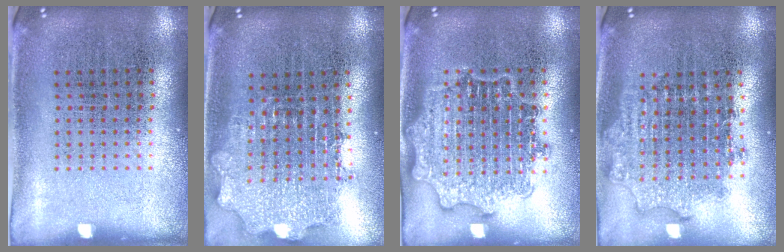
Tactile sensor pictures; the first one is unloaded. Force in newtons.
{"total": 2.0, "press": 1.6, "slide": 1.2}
{"total": 2.4, "press": 2.4, "slide": 0.3}
{"total": 1.8, "press": 1.4, "slide": 1.1}